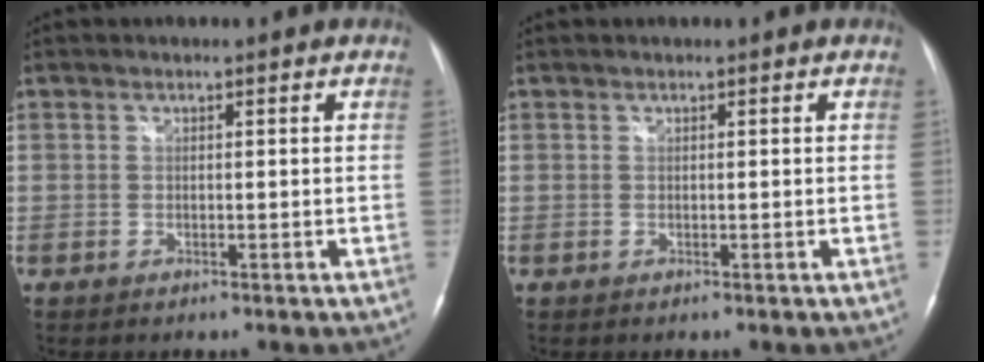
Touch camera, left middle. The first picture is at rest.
{"total": 0.0}